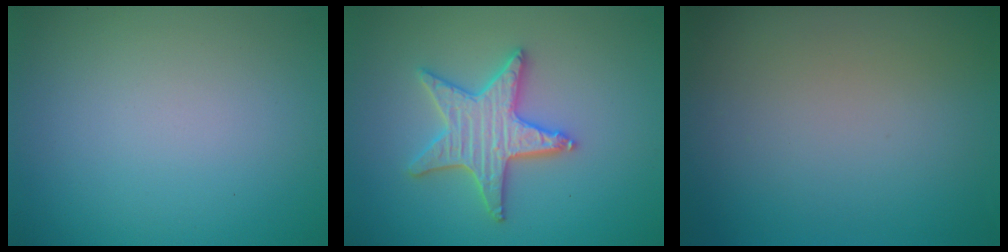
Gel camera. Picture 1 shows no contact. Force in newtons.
{"total": 4.2, "press": 4.1, "slide": 0.8}
{"total": 0.0}